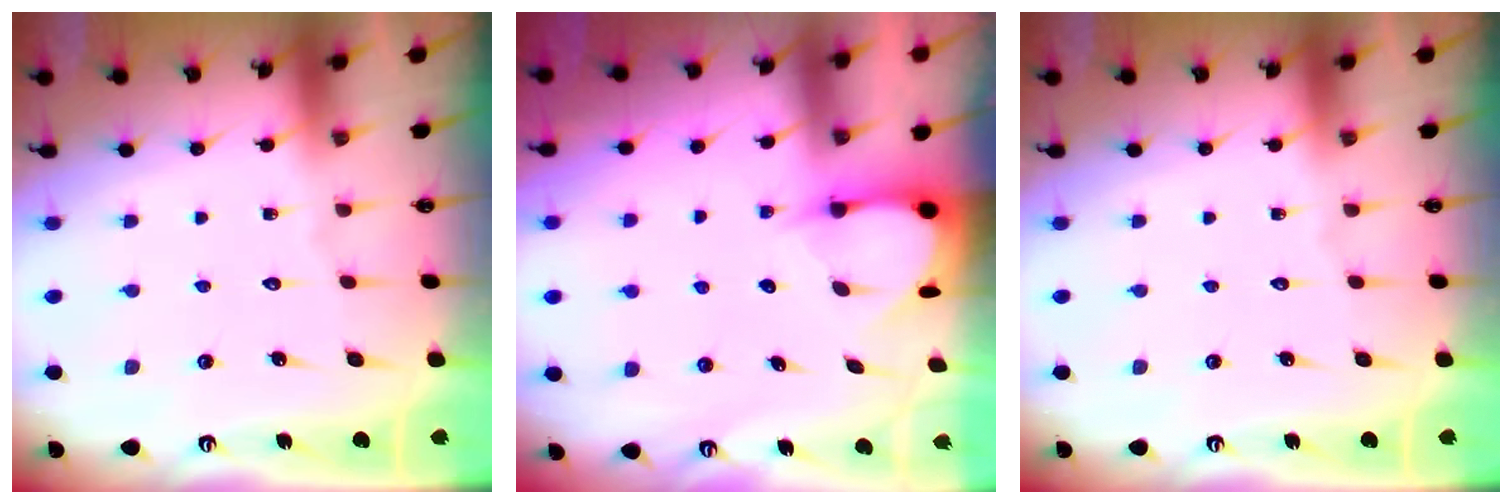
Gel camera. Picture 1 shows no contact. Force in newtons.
{"total": 3.5, "press": 3.4, "slide": 0.3}
{"total": 0.0}